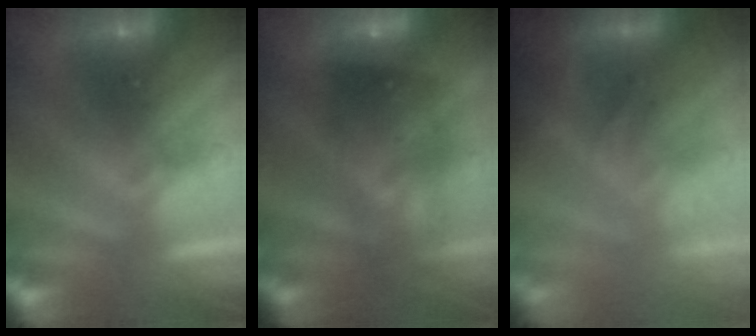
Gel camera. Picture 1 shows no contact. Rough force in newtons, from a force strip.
{"total": 6.5}
{"total": 2.9}